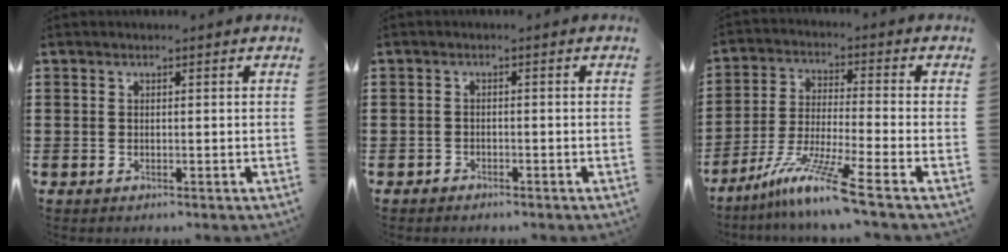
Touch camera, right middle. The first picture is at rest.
{"total": 1.3, "force": [-1.2, 0.5, 0.0], "torque": [-0.003, 0.004, -0.029]}
{"total": 10.1, "force": [-7.4, -0.3, 6.8], "torque": [-0.139, -0.011, -0.149]}